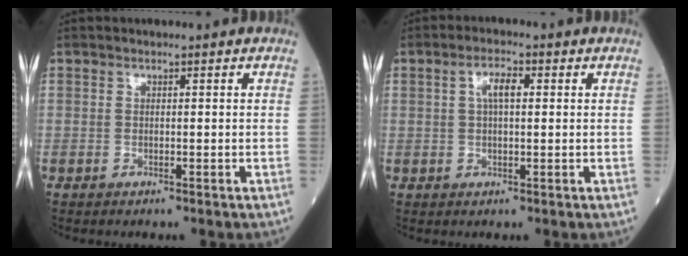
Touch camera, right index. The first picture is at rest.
{"total": 3.5, "force": [0.9, 1.1, 3.2], "torque": [-0.062, 0.010, 0.015]}